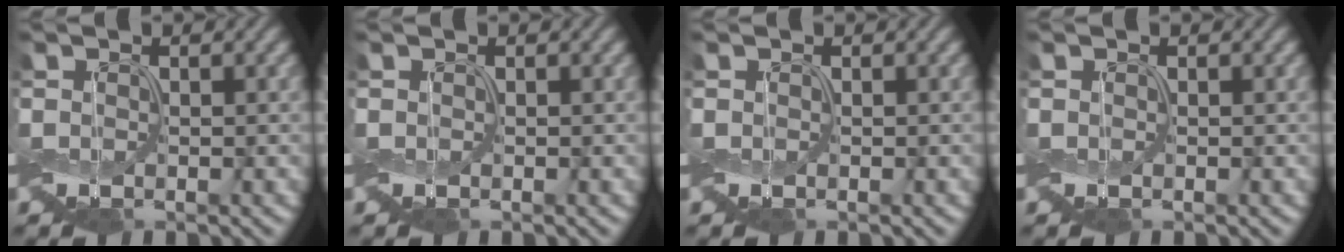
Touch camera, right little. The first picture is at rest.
{"total": 0.0}
{"total": 0.0}
{"total": 0.0}